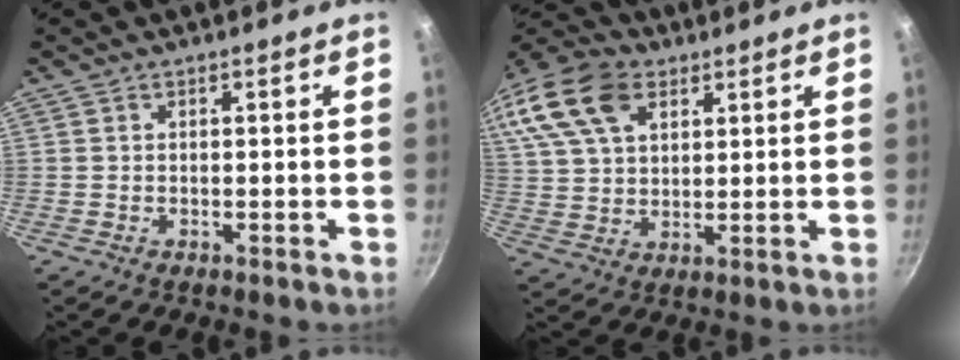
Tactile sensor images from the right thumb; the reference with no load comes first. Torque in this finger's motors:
{"motor_torque": [-0.96, 1.21, 0.41, -0.30, 0.27]}